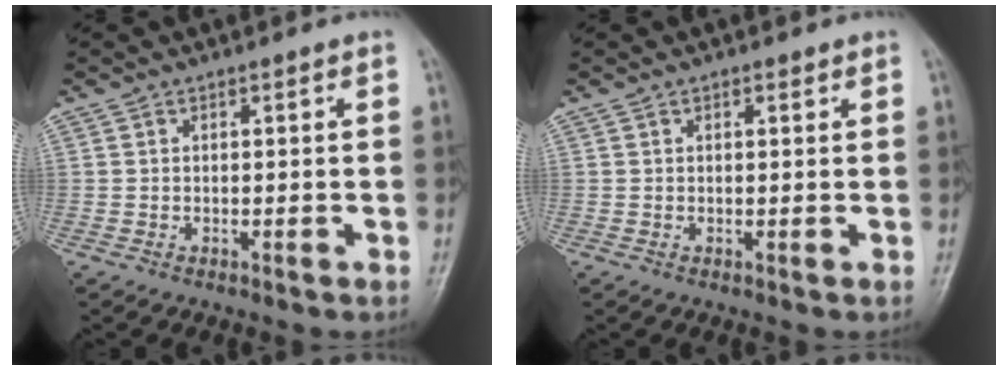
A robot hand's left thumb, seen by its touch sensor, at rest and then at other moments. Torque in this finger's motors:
{"motor_torque": [-0.30, -0.02, -0.28, 0.02, 0.00]}